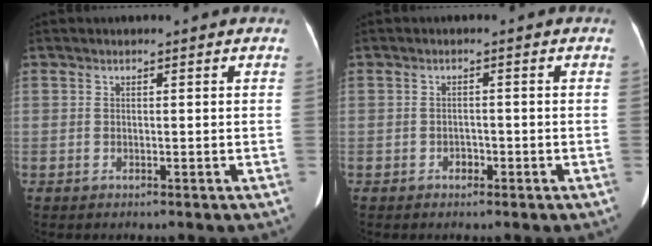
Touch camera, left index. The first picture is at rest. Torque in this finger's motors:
{"motor_torque": [-0.01, 0.00, 0.00, 0.00]}